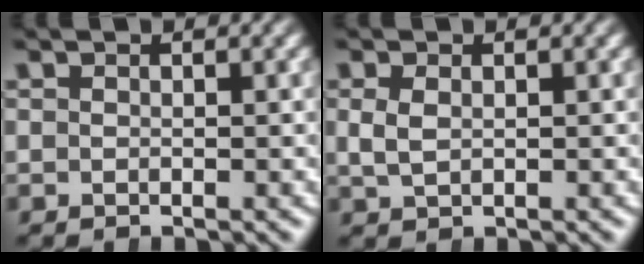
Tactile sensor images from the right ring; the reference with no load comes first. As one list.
[{"total": 2.2, "force": [0.4, 1.6, 1.4], "torque": [-0.036, -0.005, 0.014]}]